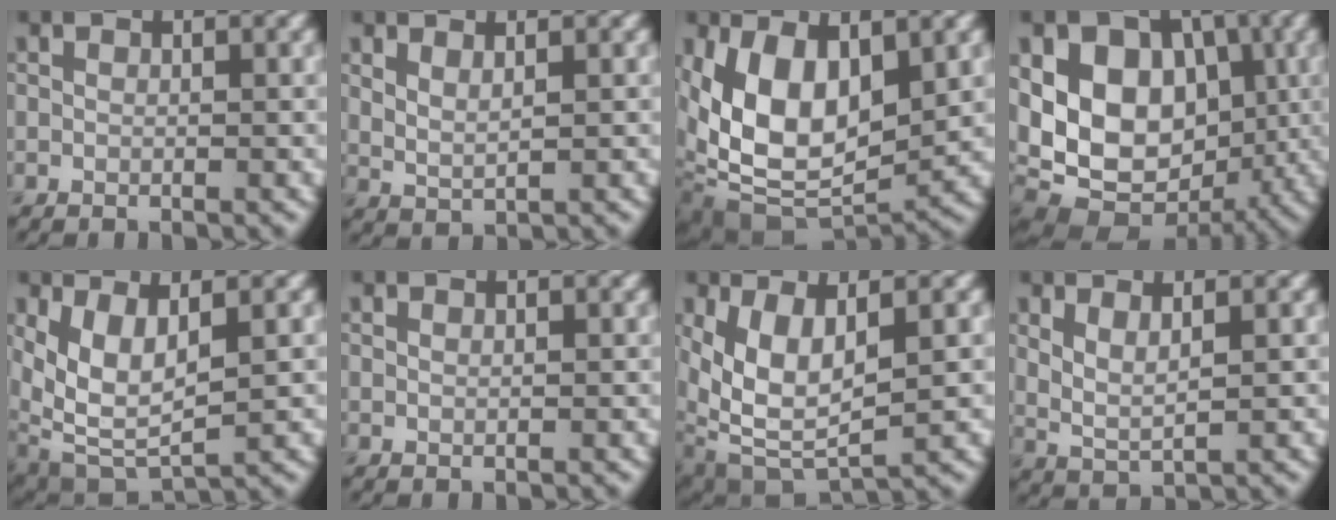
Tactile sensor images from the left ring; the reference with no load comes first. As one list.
[{"total": 1.5, "force": [1.0, 0.4, 0.9], "torque": [-0.022, -0.006, 0.023]}, {"total": 10.1, "force": [1.4, 5.6, 8.3], "torque": [-0.168, -0.021, 0.027]}, {"total": 14.4, "force": [-0.1, 10.9, 9.5], "torque": [-0.144, 0.012, -0.014]}, {"total": 5.7, "force": [1.3, 2.8, 4.8], "torque": [-0.111, -0.018, 0.033]}, {"total": 0.0}, {"total": 6.3, "force": [1.2, 3.2, 5.3], "torque": [-0.121, -0.016, 0.029]}, {"total": 2.2, "force": [1.2, 0.7, 1.8], "torque": [-0.038, -0.009, 0.026]}]